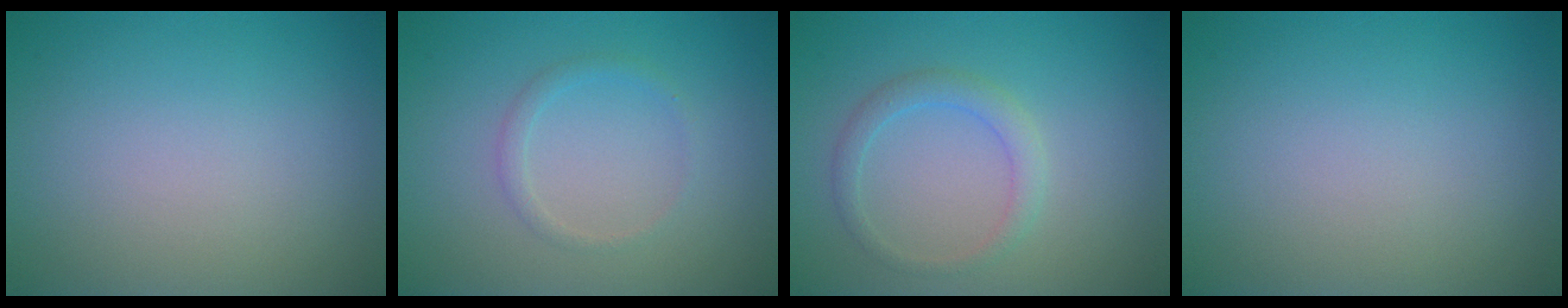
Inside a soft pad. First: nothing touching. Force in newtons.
{"total": 1.1, "press": 1.1, "slide": 0.0}
{"total": 1.8, "press": 1.8, "slide": 0.0}
{"total": 0.0}